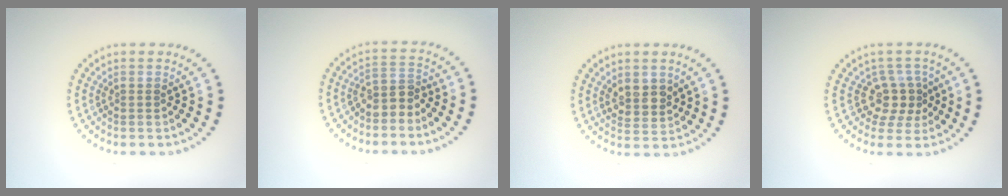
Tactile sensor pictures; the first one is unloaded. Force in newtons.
{"total": 2.4, "press": 2.0, "slide": 1.4}
{"total": 2.3, "press": 2.1, "slide": 0.9}
{"total": 3.1, "press": 2.3, "slide": 2.0}